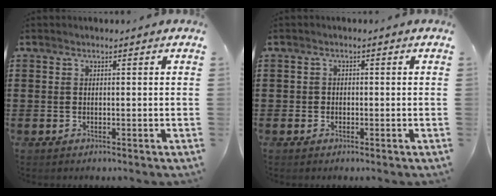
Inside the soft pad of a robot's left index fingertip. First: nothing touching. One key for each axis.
{"total": 1.0, "fx": -0.4, "fy": 0.9, "fz": 0.1, "tx": -0.005, "ty": 0.003, "tz": -0.010}